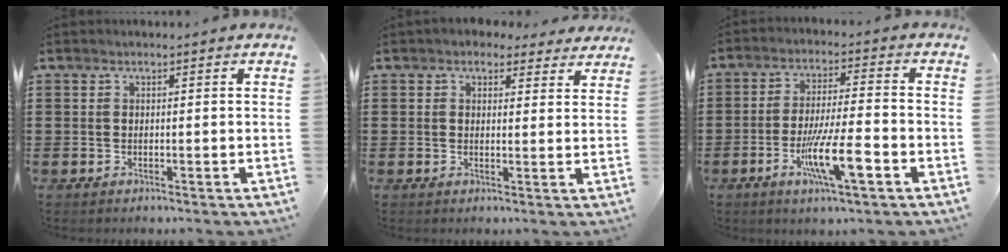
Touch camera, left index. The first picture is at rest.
{"total": 2.6, "force": [2.1, 1.5, 0.6], "torque": [-0.013, 0.001, 0.037]}
{"total": 10.1, "force": [-4.1, 1.7, 9.1], "torque": [-0.176, -0.009, -0.075]}